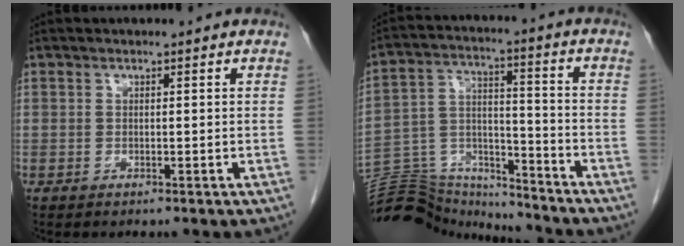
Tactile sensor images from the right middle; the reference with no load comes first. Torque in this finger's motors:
{"motor_torque": [0.96, -1.18, -0.07, -0.02]}